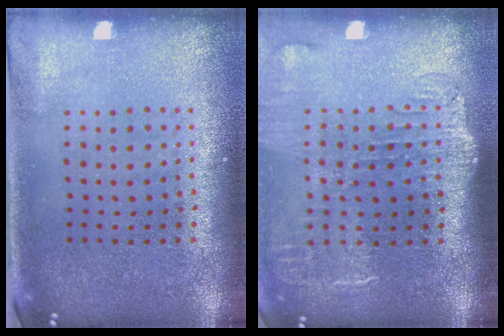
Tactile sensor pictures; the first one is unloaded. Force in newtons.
{"total": 1.9, "press": 1.5, "slide": 1.2}